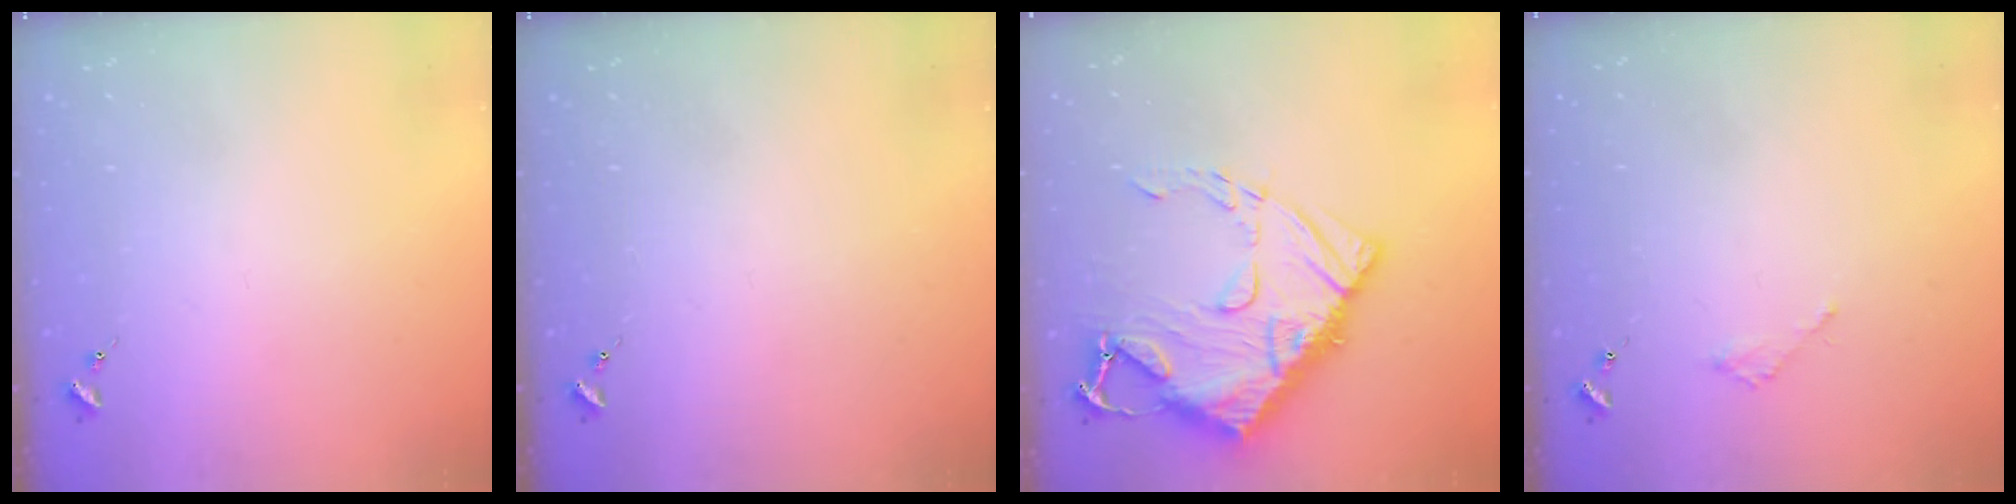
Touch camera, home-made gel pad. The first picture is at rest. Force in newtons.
{"total": 0.0}
{"total": 18.3, "press": 18.2, "slide": 2.1}
{"total": 2.1, "press": 2.1, "slide": 0.2}